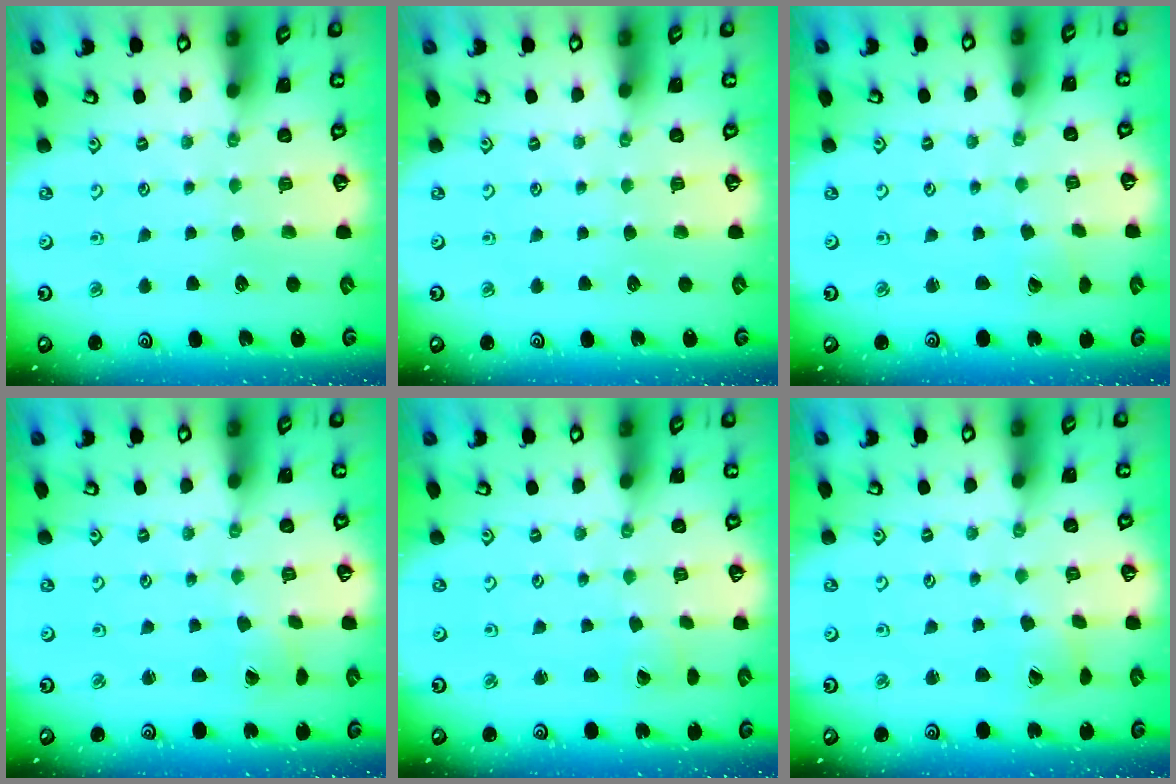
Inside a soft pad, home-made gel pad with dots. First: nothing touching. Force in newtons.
{"total": 0.0}
{"total": 1.0, "press": 1.0, "slide": 0.1}
{"total": 0.0}
{"total": 1.7, "press": 1.7, "slide": 0.1}
{"total": 2.7, "press": 2.7, "slide": 0.4}